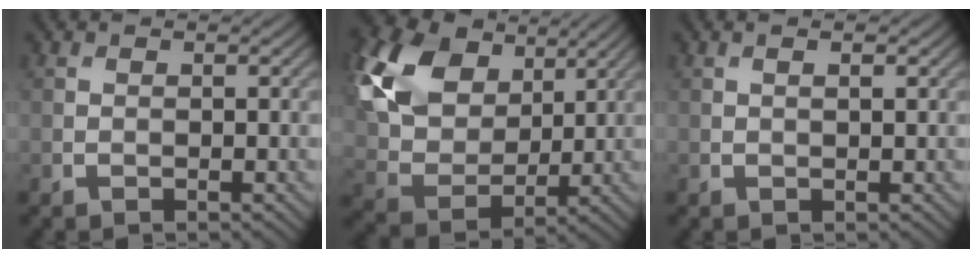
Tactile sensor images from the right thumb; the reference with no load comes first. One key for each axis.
{"total": 14.4, "fx": 6.4, "fy": 9.6, "fz": 8.7, "tx": -0.230, "ty": 0.030, "tz": 0.118}
{"total": 1.0, "fx": 0.5, "fy": 0.2, "fz": 0.9, "tx": -0.012, "ty": -0.003, "tz": 0.009}